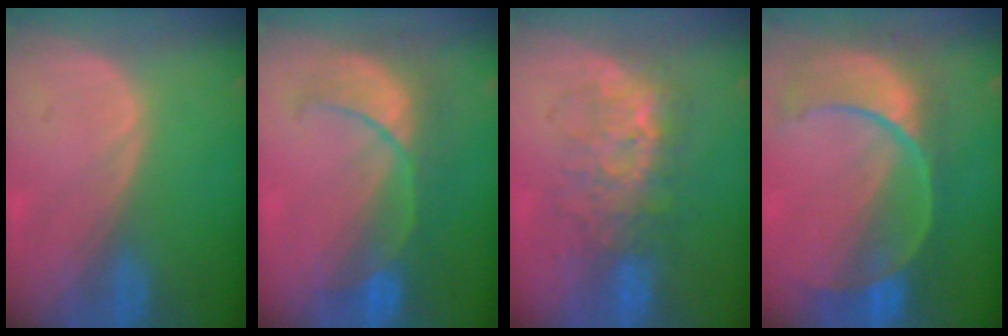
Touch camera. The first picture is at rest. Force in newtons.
{"total": 8.1, "press": 8.0, "slide": 1.5}
{"total": 8.0, "press": 7.7, "slide": 2.0}
{"total": 11.2, "press": 9.4, "slide": 6.1}